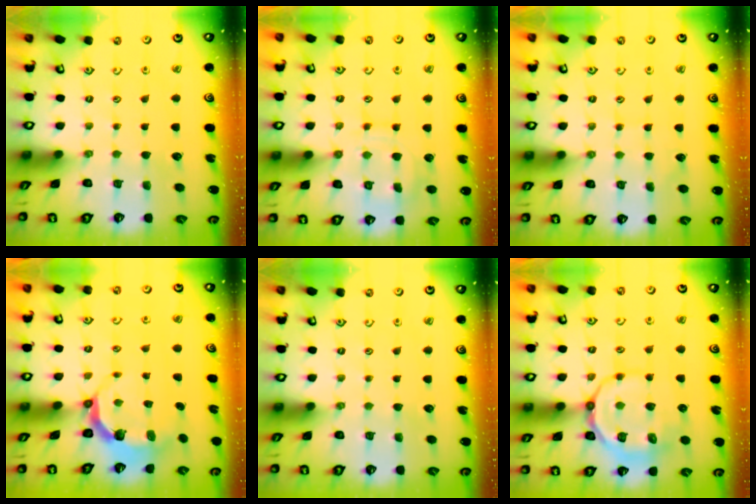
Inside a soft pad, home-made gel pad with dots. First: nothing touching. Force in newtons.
{"total": 11.8, "press": 11.8, "slide": 0.8}
{"total": 4.7, "press": 4.6, "slide": 0.4}
{"total": 5.2, "press": 4.0, "slide": 3.4}
{"total": 0.0}
{"total": 13.7, "press": 13.5, "slide": 1.7}